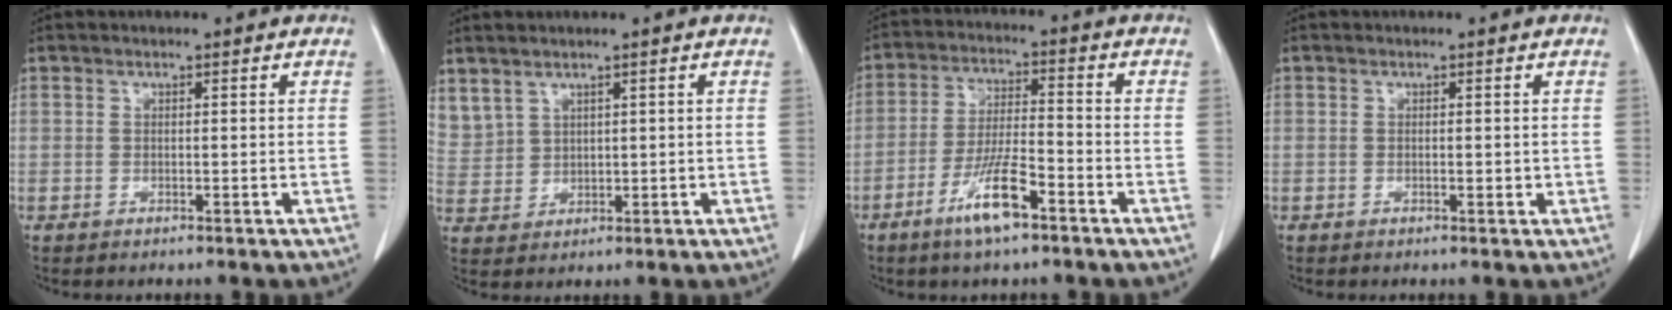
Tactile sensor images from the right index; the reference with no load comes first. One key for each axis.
{"total": 6.7, "fx": 4.2, "fy": 4.8, "fz": 2.2, "tx": -0.070, "ty": 0.012, "tz": 0.106}
{"total": 8.7, "fx": -5.2, "fy": 1.3, "fz": 6.9, "tx": -0.136, "ty": -0.009, "tz": -0.095}
{"total": 0.8, "fx": -0.1, "fy": 0.4, "fz": 0.7, "tx": -0.010, "ty": 0.000, "tz": 0.000}